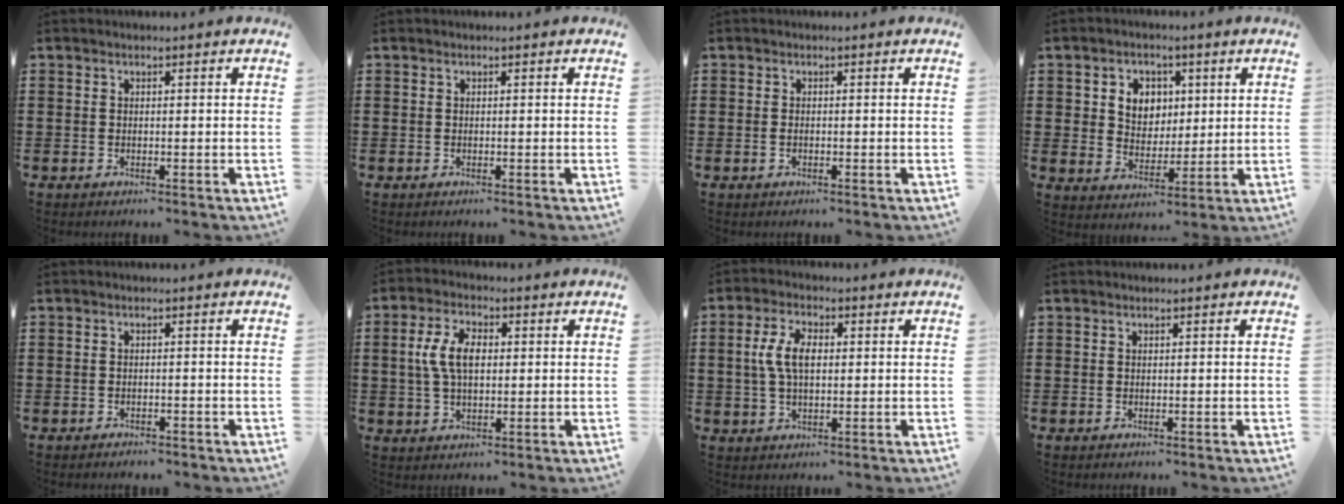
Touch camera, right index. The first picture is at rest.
{"total": 0.0}
{"total": 0.7, "force": [-0.3, 0.3, 0.6], "torque": [-0.015, -0.003, -0.004]}
{"total": 5.3, "force": [1.5, 4.7, 1.9], "torque": [-0.051, 0.015, 0.023]}
{"total": 1.1, "force": [-1.1, 0.2, 0.0], "torque": [-0.005, 0.002, -0.024]}
{"total": 6.7, "force": [0.7, 3.7, 5.5], "torque": [-0.128, 0.010, 0.005]}
{"total": 6.0, "force": [0.5, 3.1, 5.1], "torque": [-0.119, 0.008, 0.002]}
{"total": 0.0}